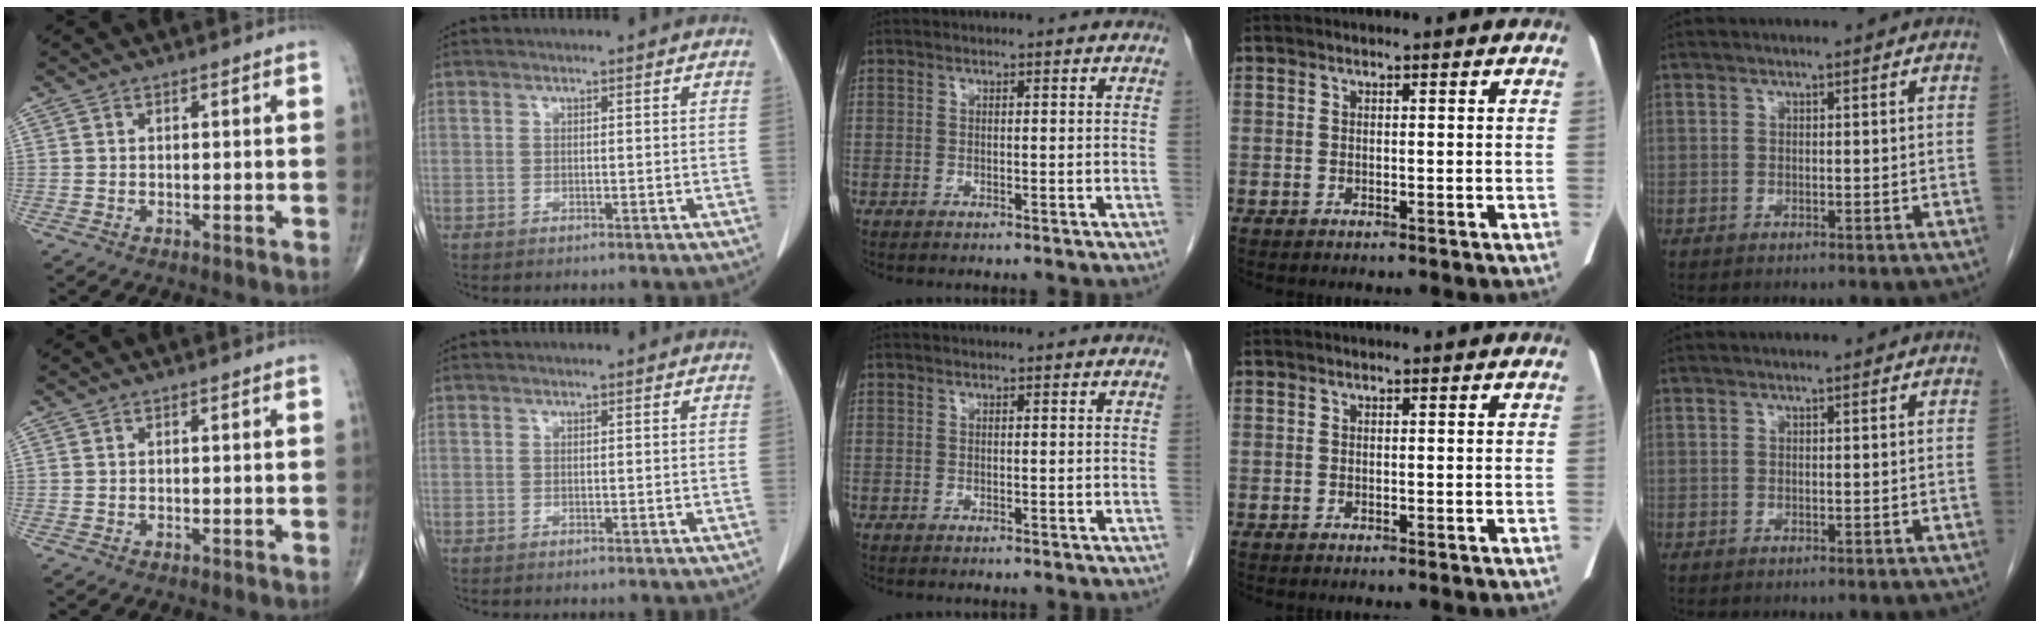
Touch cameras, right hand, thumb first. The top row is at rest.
{}